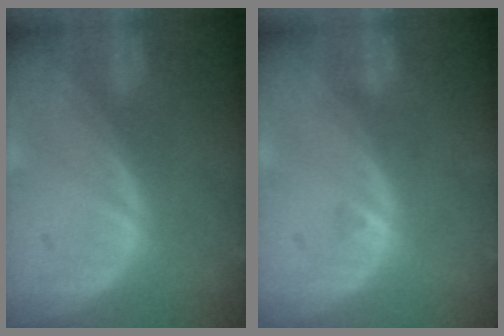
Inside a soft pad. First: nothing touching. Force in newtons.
{"total": 0.7, "press": 0.7, "slide": 0.2}